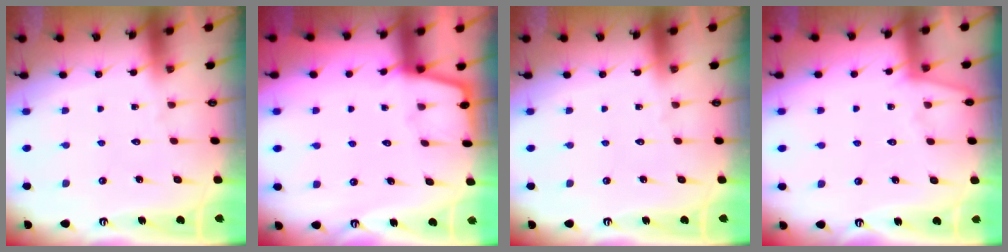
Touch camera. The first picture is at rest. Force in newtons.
{"total": 2.7, "press": 2.6, "slide": 0.4}
{"total": 0.0}
{"total": 1.6, "press": 1.5, "slide": 0.3}